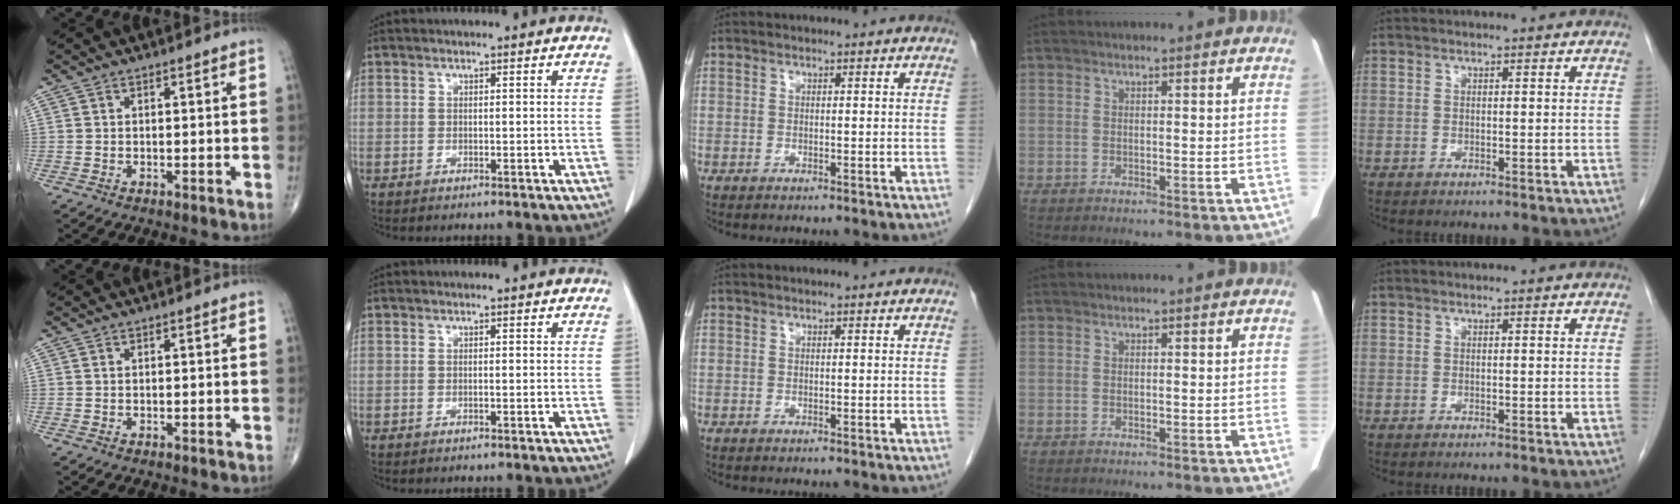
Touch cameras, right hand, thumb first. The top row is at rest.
{}